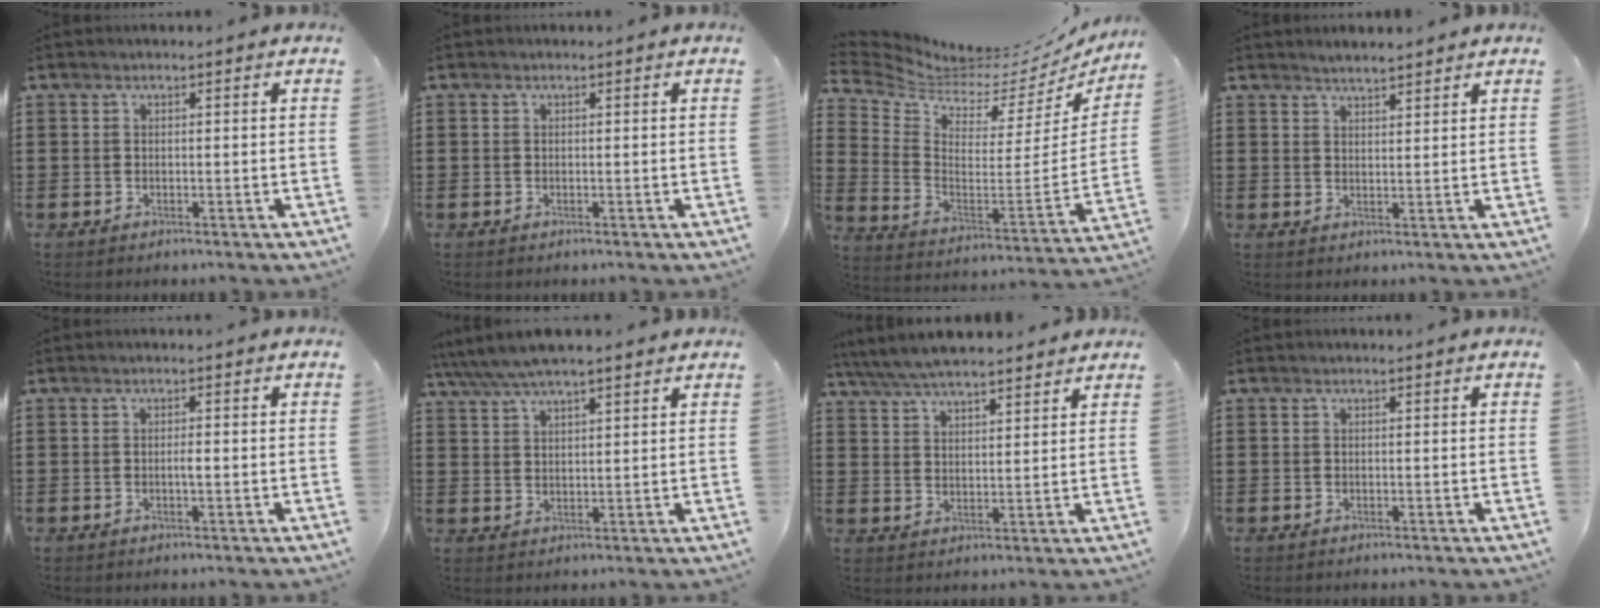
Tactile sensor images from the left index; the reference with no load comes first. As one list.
[{"total": 0.0}, {"total": 3.7, "force": [3.3, 1.1, 1.2], "torque": [-0.050, -0.047, 0.053]}, {"total": 2.6, "force": [2.6, -0.1, 0.1], "torque": [-0.009, -0.003, 0.049]}, {"total": 1.1, "force": [-0.2, 0.2, 1.1], "torque": [-0.022, -0.001, -0.003]}, {"total": 4.6, "force": [4.0, 0.9, 2.2], "torque": [-0.055, -0.008, 0.070]}, {"total": 5.7, "force": [5.4, 0.8, 1.7], "torque": [-0.053, -0.016, 0.098]}, {"total": 0.0}]